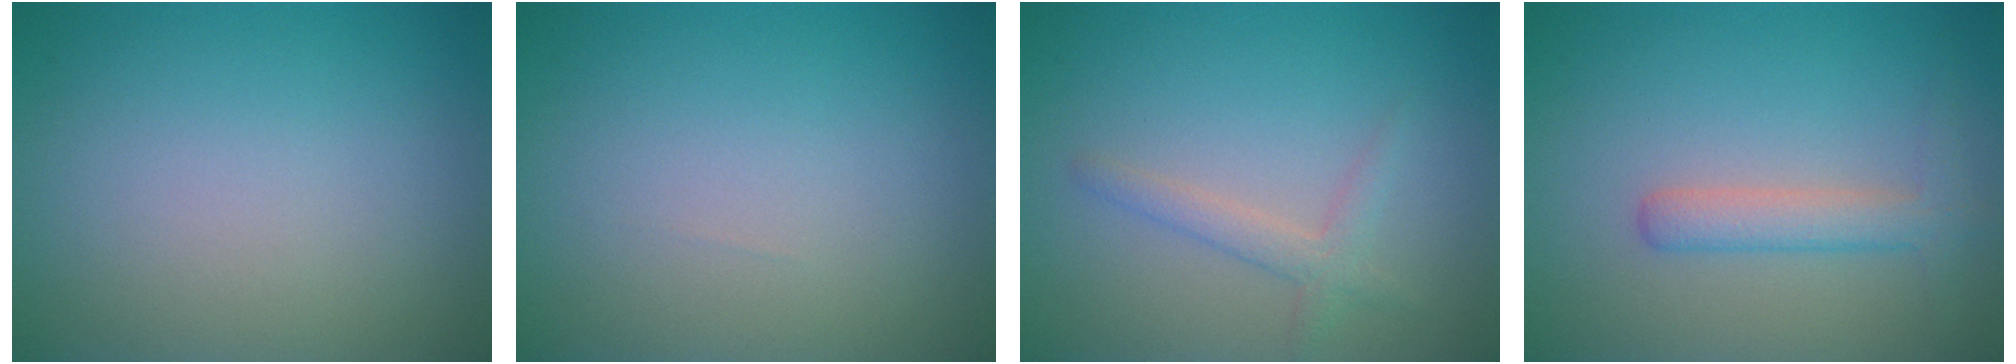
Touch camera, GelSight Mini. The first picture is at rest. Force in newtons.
{"total": 0.0}
{"total": 1.9, "press": 1.9, "slide": 0.1}
{"total": 2.7, "press": 2.7, "slide": 0.1}